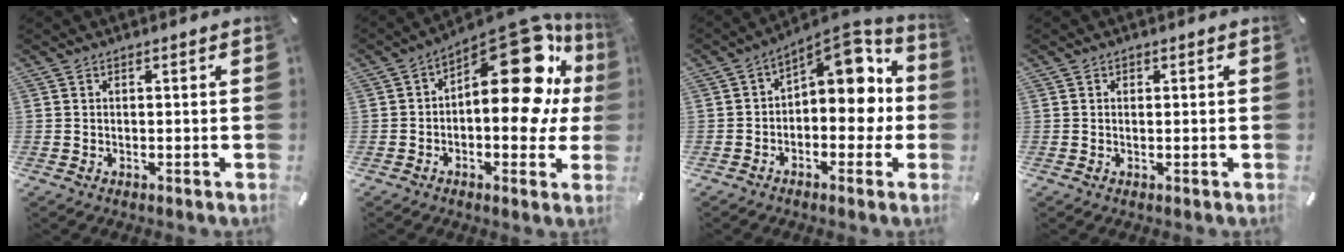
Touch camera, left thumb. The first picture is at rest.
{"total": 23.6, "force": [7.6, 11.8, 19.0], "torque": [-0.239, -0.070, 0.132]}
{"total": 11.1, "force": [3.2, 7.1, 7.9], "torque": [-0.091, -0.044, 0.054]}
{"total": 0.6, "force": [0.2, 0.4, 0.4], "torque": [0.001, -0.002, 0.001]}